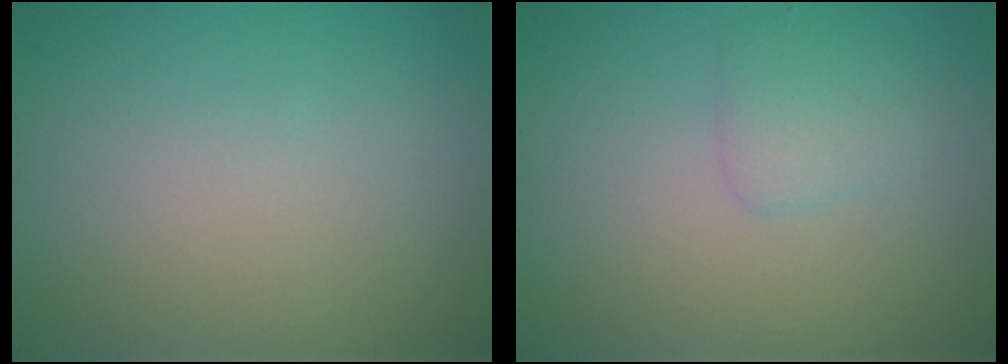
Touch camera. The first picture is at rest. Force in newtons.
{"total": 1.5, "press": 1.5, "slide": 0.1}